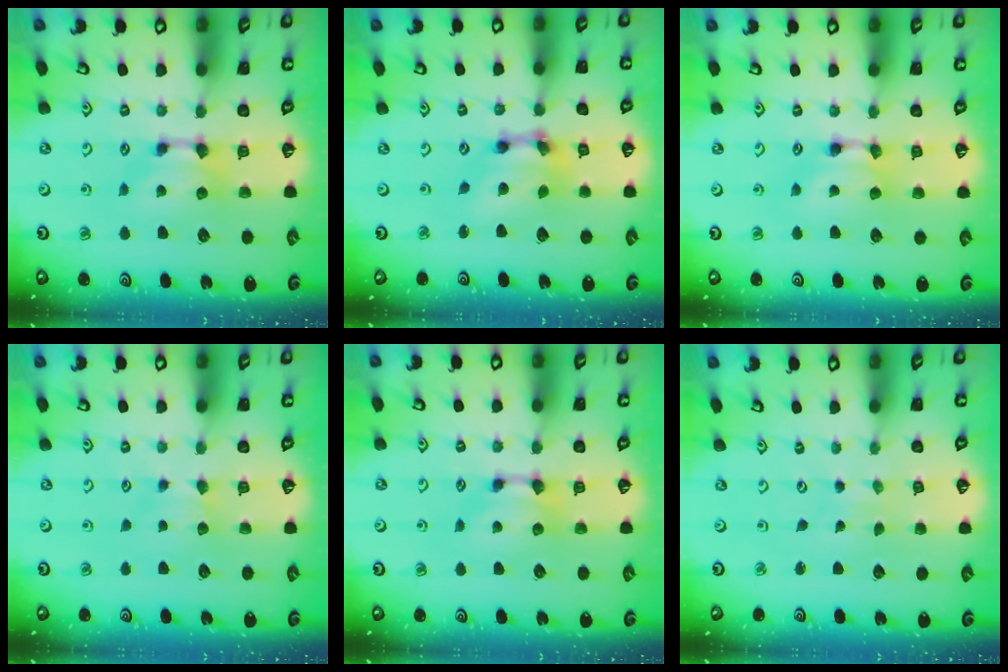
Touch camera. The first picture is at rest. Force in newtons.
{"total": 6.6, "press": 6.2, "slide": 2.4}
{"total": 1.6, "press": 1.5, "slide": 0.2}
{"total": 2.2, "press": 2.1, "slide": 0.4}
{"total": 0.0}
{"total": 5.7, "press": 5.7, "slide": 0.2}